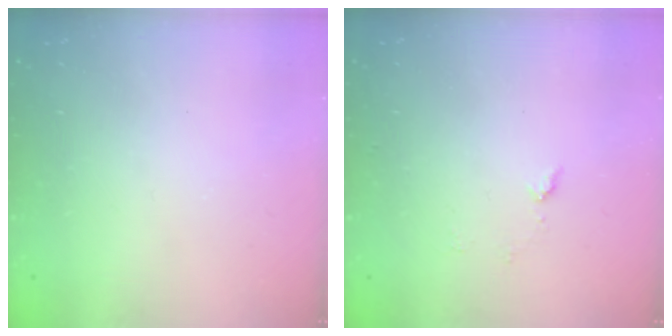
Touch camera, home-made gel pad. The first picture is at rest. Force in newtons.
{"total": 5.2, "press": 5.1, "slide": 0.6}